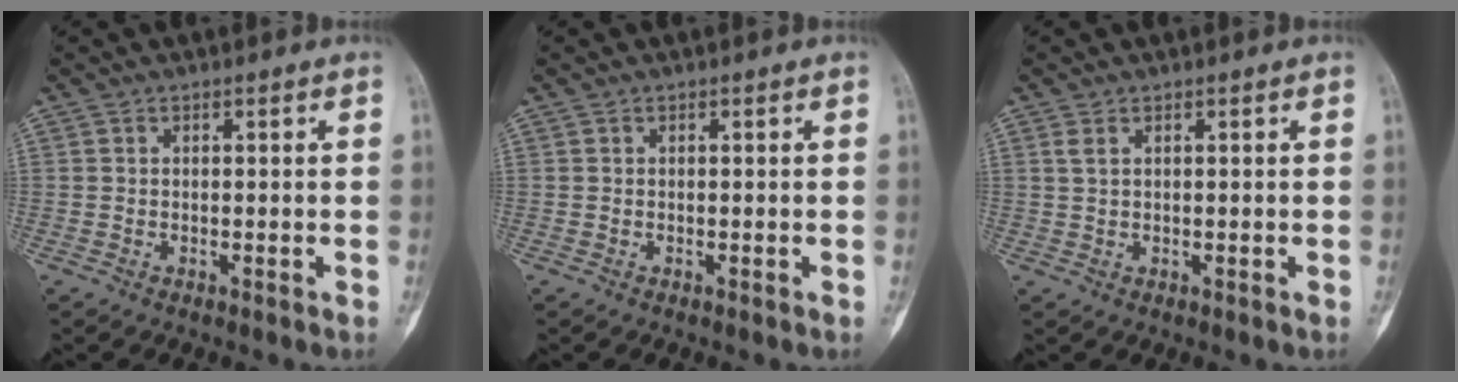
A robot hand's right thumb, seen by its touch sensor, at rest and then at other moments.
{"total": 0.0}
{"total": 1.3, "force": [0.7, 0.6, 1.0], "torque": [-0.024, 0.007, 0.019]}